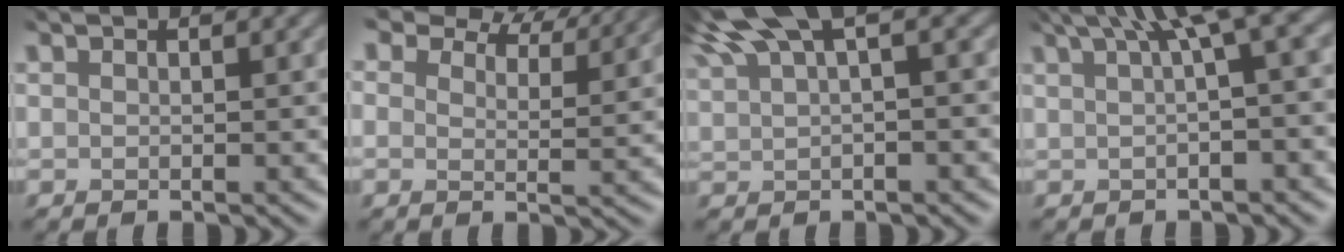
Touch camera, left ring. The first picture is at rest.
{"total": 6.5, "force": [5.9, 2.1, 1.7], "torque": [-0.051, -0.018, 0.084]}
{"total": 6.5, "force": [3.4, 2.2, 5.1], "torque": [-0.137, 0.012, 0.079]}
{"total": 6.4, "force": [3.1, 1.6, 5.4], "torque": [-0.104, 0.010, 0.068]}